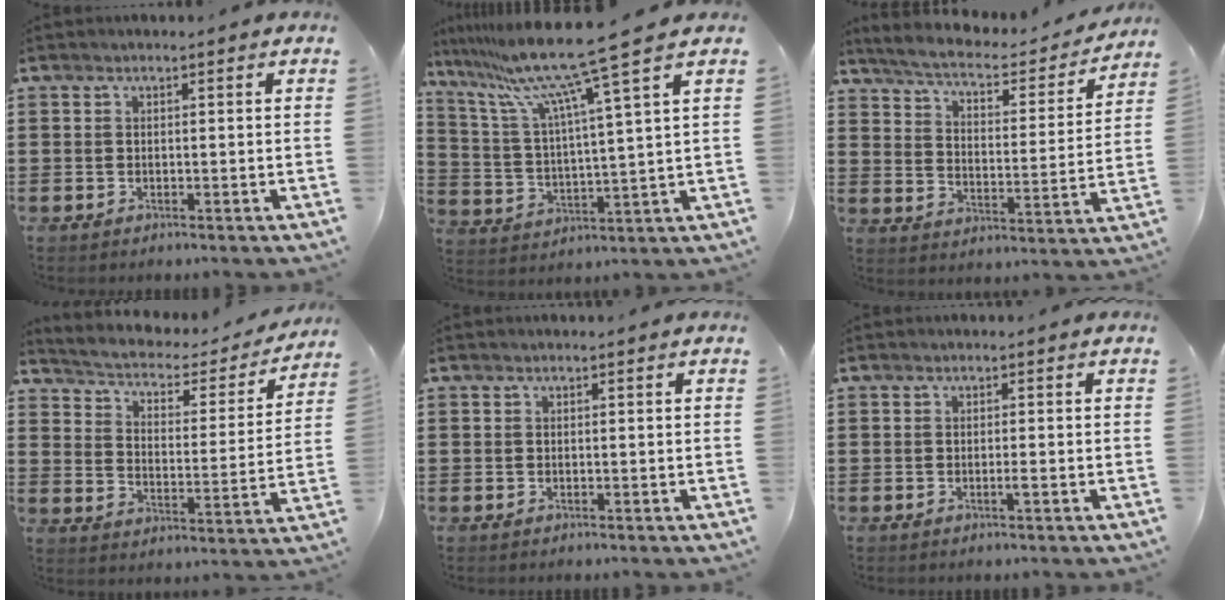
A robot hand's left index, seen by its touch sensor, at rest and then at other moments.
{"total": 11.8, "force": [8.9, -1.0, 7.6], "torque": [-0.182, -0.047, 0.140]}
{"total": 4.7, "force": [4.2, 0.7, 1.9], "torque": [-0.060, -0.028, 0.065]}
{"total": 2.5, "force": [2.1, 1.0, 1.1], "torque": [-0.037, -0.022, 0.023]}
{"total": 0.0}
{"total": 0.9, "force": [-0.2, -0.1, 0.8], "torque": [-0.015, -0.004, -0.003]}